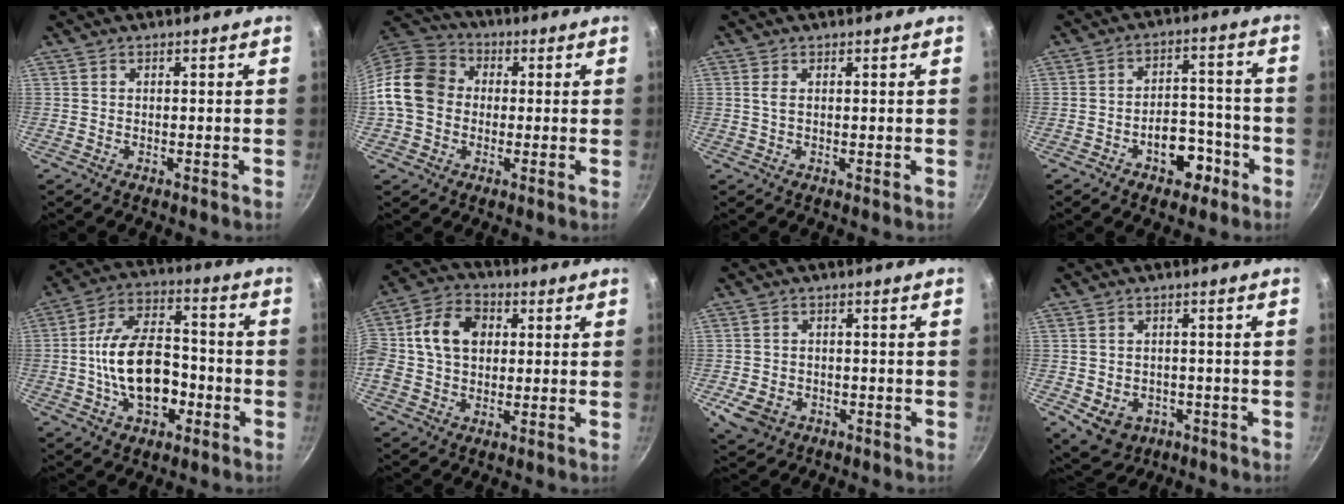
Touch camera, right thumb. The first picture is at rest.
{"total": 13.0, "force": [-0.2, 10.9, 7.1], "torque": [-0.102, 0.028, -0.022]}
{"total": 1.5, "force": [0.5, 0.6, 1.3], "torque": [-0.023, -0.001, 0.007]}
{"total": 8.9, "force": [-4.5, 5.6, 5.2], "torque": [-0.037, 0.045, -0.060]}
{"total": 16.7, "force": [-3.6, 10.2, 12.8], "torque": [-0.195, 0.046, -0.063]}
{"total": 13.7, "force": [2.0, 10.1, 9.0], "torque": [-0.155, 0.023, 0.014]}
{"total": 6.2, "force": [-2.3, 4.8, 3.3], "torque": [-0.059, 0.013, -0.030]}
{"total": 7.5, "force": [-2.5, 5.8, 4.0], "torque": [-0.041, 0.011, -0.019]}